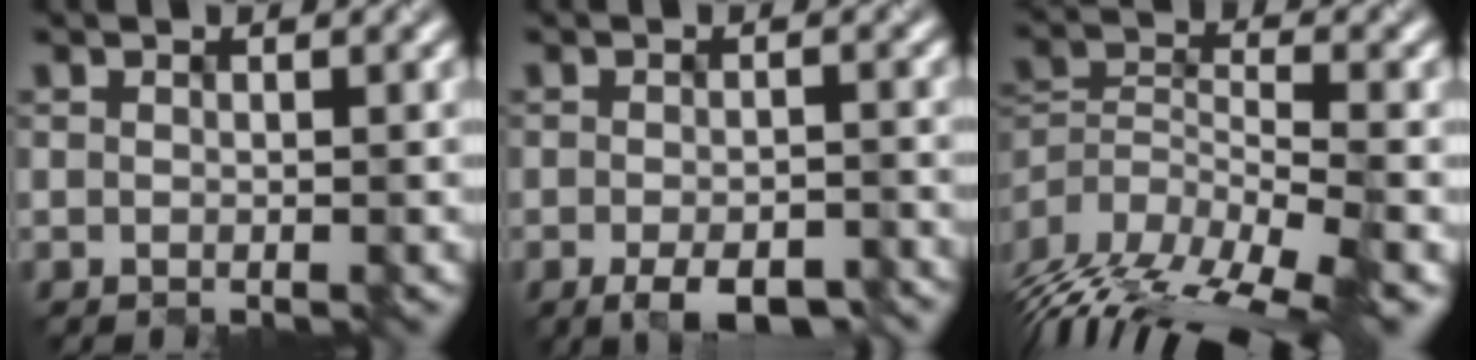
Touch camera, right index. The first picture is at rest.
{"total": 3.8, "force": [-2.4, 1.4, 2.5], "torque": [-0.038, -0.004, -0.033]}
{"total": 13.5, "force": [-9.9, 5.7, 7.1], "torque": [-0.127, 0.000, -0.138]}